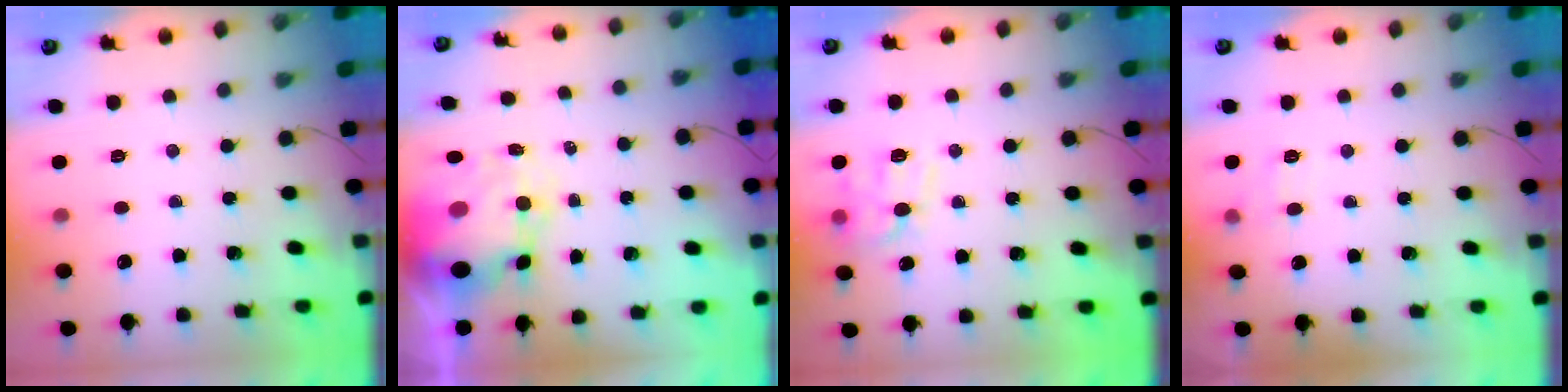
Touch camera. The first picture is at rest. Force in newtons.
{"total": 9.4, "press": 9.1, "slide": 2.3}
{"total": 12.0, "press": 12.0, "slide": 0.1}
{"total": 5.0, "press": 4.7, "slide": 1.8}